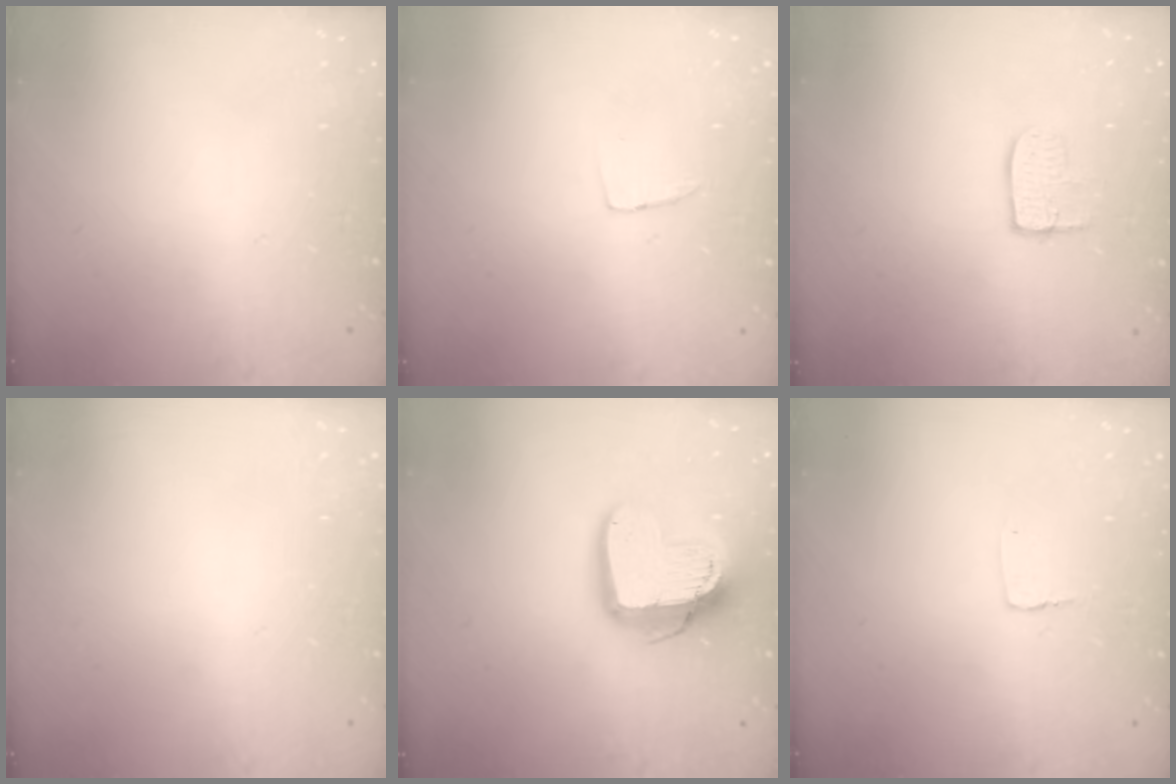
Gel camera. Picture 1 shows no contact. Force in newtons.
{"total": 2.9, "press": 2.9, "slide": 0.1}
{"total": 7.0, "press": 7.0, "slide": 0.4}
{"total": 0.0}
{"total": 15.6, "press": 15.5, "slide": 1.6}
{"total": 2.7, "press": 2.7, "slide": 0.2}